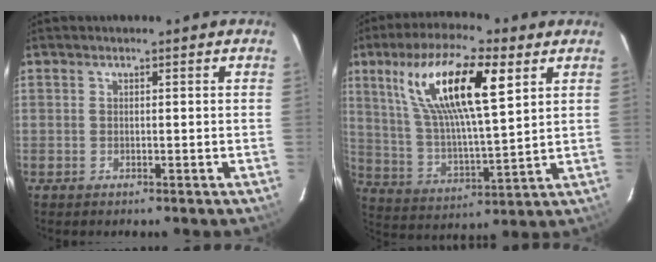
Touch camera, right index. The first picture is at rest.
{"total": 18.4, "force": [8.4, 5.1, 15.6], "torque": [-0.287, 0.017, 0.160]}